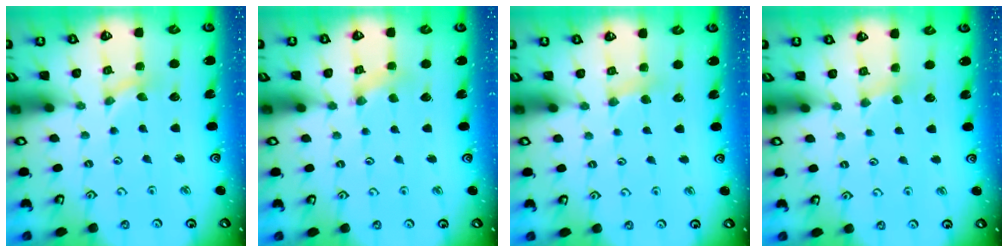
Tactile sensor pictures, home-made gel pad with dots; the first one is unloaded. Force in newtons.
{"total": 0.6, "press": 0.6, "slide": 0.1}
{"total": 3.4, "press": 3.3, "slide": 0.5}
{"total": 2.4, "press": 2.4, "slide": 0.3}